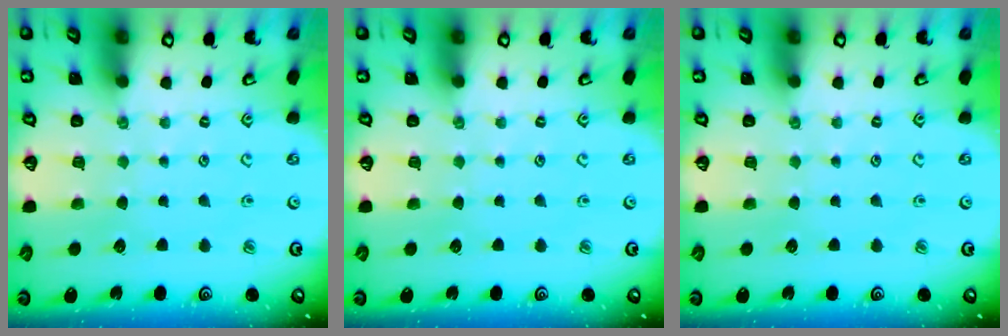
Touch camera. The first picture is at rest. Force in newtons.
{"total": 0.0}
{"total": 0.0}